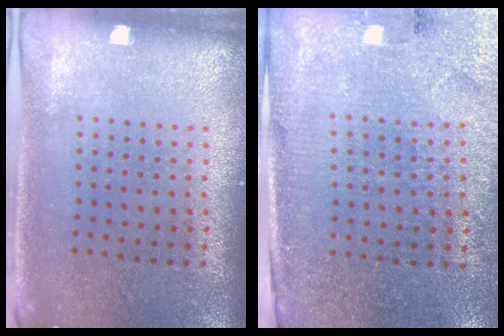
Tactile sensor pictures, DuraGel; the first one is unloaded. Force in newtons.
{"total": 3.0, "press": 2.9, "slide": 0.8}